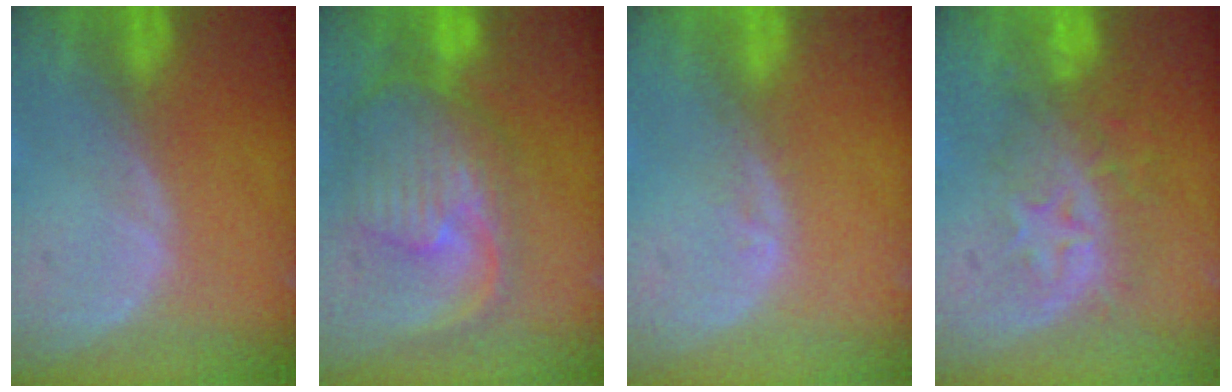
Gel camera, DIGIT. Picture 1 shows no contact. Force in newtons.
{"total": 10.5, "press": 9.4, "slide": 4.7}
{"total": 1.0, "press": 1.0, "slide": 0.2}
{"total": 8.5, "press": 7.3, "slide": 4.4}